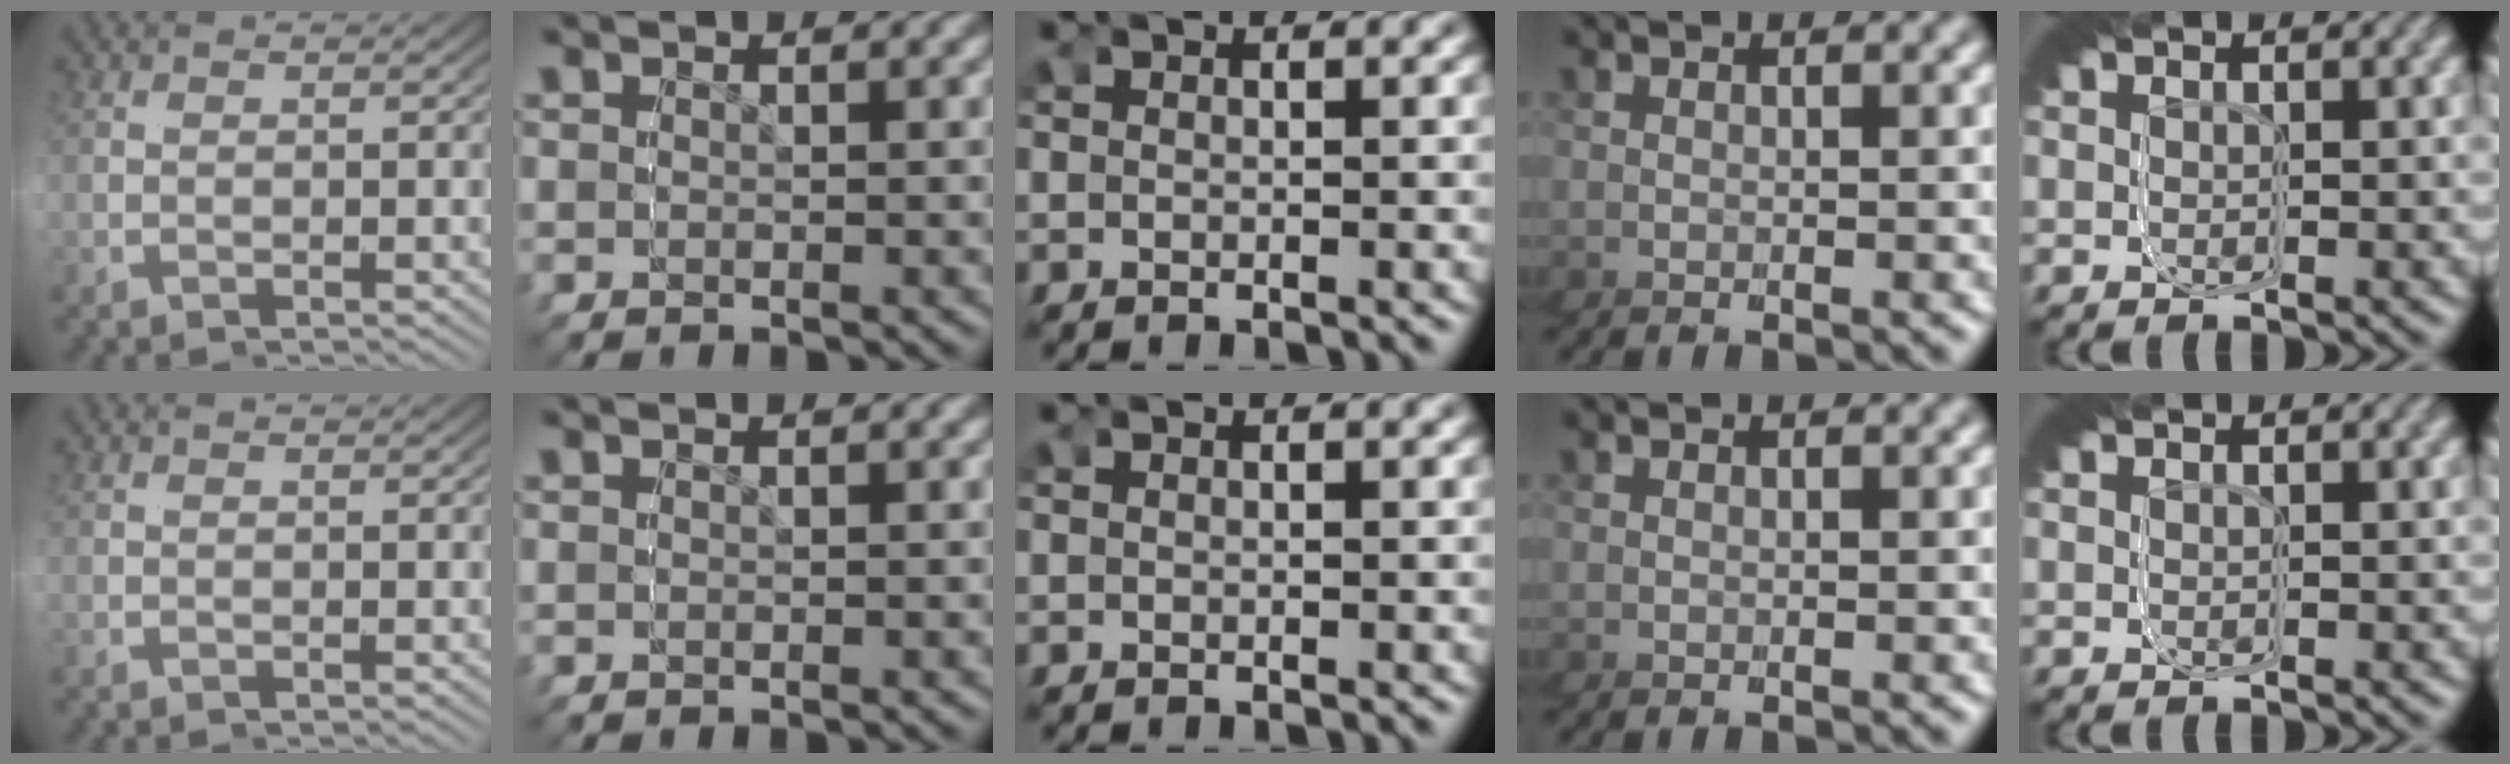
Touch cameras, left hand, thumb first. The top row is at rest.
{}